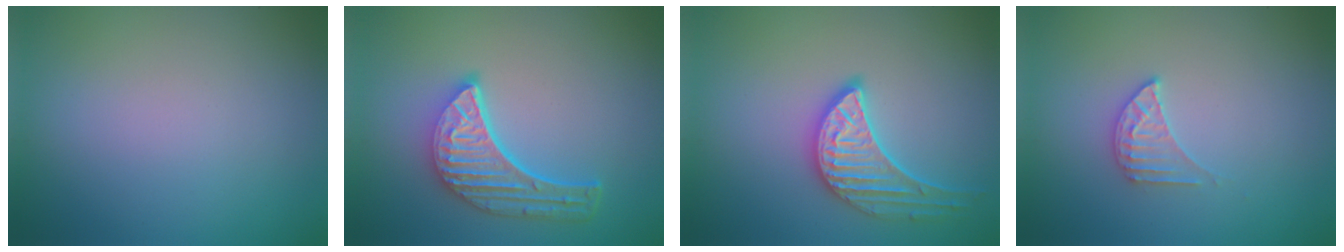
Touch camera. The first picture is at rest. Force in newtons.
{"total": 5.8, "press": 4.3, "slide": 3.8}
{"total": 3.4, "press": 3.3, "slide": 0.4}
{"total": 2.1, "press": 2.0, "slide": 0.4}